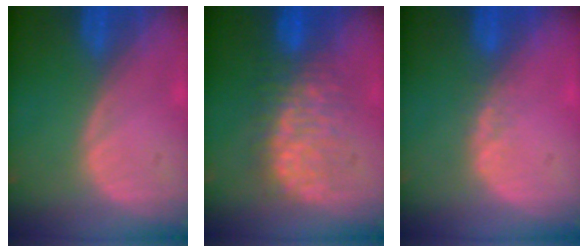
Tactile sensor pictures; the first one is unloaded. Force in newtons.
{"total": 7.8, "press": 7.8, "slide": 0.4}
{"total": 1.7, "press": 1.4, "slide": 0.9}